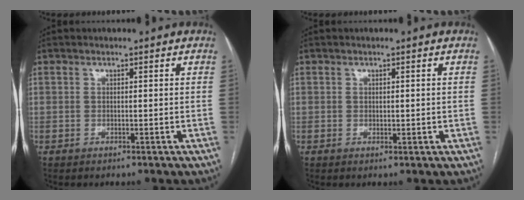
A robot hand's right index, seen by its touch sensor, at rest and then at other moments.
{"total": 1.0, "force": [0.1, 0.6, 0.7], "torque": [-0.010, -0.003, 0.003]}